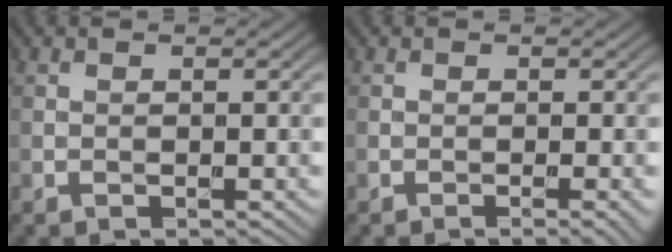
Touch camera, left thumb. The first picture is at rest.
{"total": 1.6, "force": [-0.6, 0.2, 1.5], "torque": [-0.021, 0.000, -0.012]}